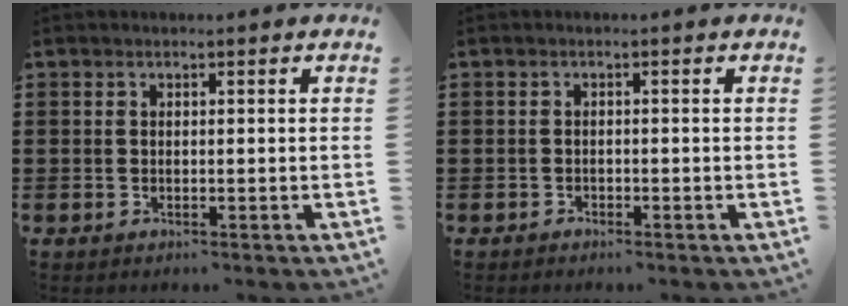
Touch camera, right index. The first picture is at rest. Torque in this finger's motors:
{"motor_torque": [-0.95, 0.97, -0.02, -0.07]}